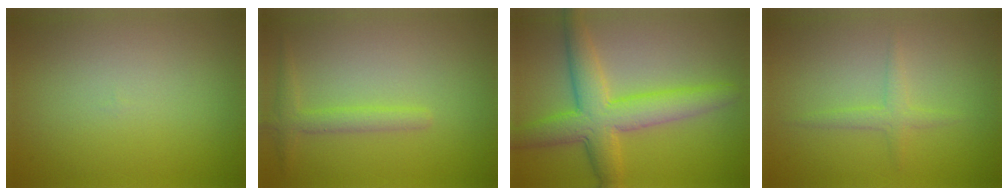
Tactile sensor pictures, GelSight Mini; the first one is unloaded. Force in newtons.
{"total": 1.4, "press": 1.4, "slide": 0.1}
{"total": 6.5, "press": 6.5, "slide": 0.1}
{"total": 1.5, "press": 1.5, "slide": 0.1}